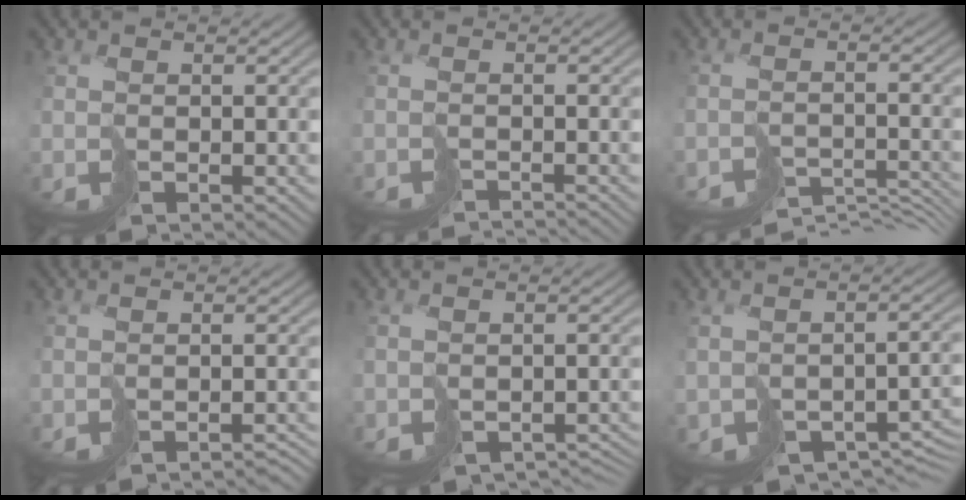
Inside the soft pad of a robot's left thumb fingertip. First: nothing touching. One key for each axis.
{"total": 2.6, "fx": -2.6, "fy": -0.2, "fz": 0.2, "tx": 0.000, "ty": -0.006, "tz": -0.051}
{"total": 7.8, "fx": -7.5, "fy": 1.0, "fz": 1.9, "tx": -0.026, "ty": -0.004, "tz": -0.108}
{"total": 2.0, "fx": -1.9, "fy": 0.2, "fz": 0.7, "tx": -0.009, "ty": -0.009, "tz": -0.026}
{"total": 4.6, "fx": -3.4, "fy": 2.8, "fz": 1.6, "tx": -0.009, "ty": -0.007, "tz": -0.033}
{"total": 6.8, "fx": -4.3, "fy": 3.7, "fz": 3.8, "tx": -0.065, "ty": -0.028, "tz": -0.051}